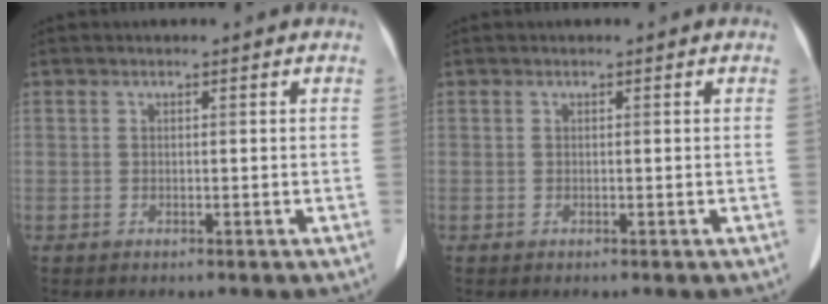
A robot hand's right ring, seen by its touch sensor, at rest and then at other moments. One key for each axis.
{"total": 0.0}